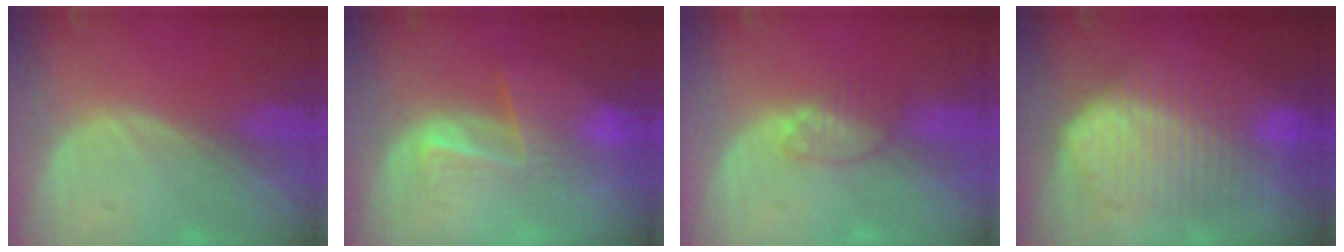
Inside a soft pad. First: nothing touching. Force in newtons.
{"total": 6.6, "press": 5.5, "slide": 3.5}
{"total": 3.4, "press": 3.2, "slide": 1.1}
{"total": 10.4, "press": 10.4, "slide": 0.5}